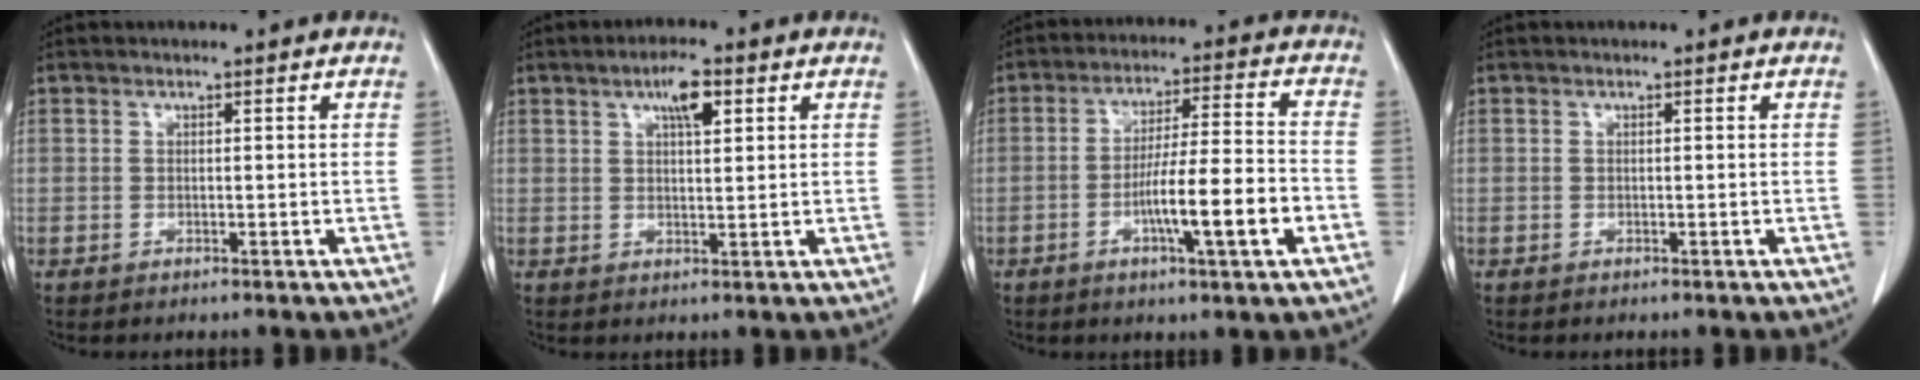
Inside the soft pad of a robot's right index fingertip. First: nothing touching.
{"total": 5.1, "force": [2.4, 1.6, 4.2], "torque": [-0.078, 0.004, 0.042]}
{"total": 12.1, "force": [-4.1, 0.7, 11.3], "torque": [-0.188, 0.002, -0.065]}
{"total": 0.0}